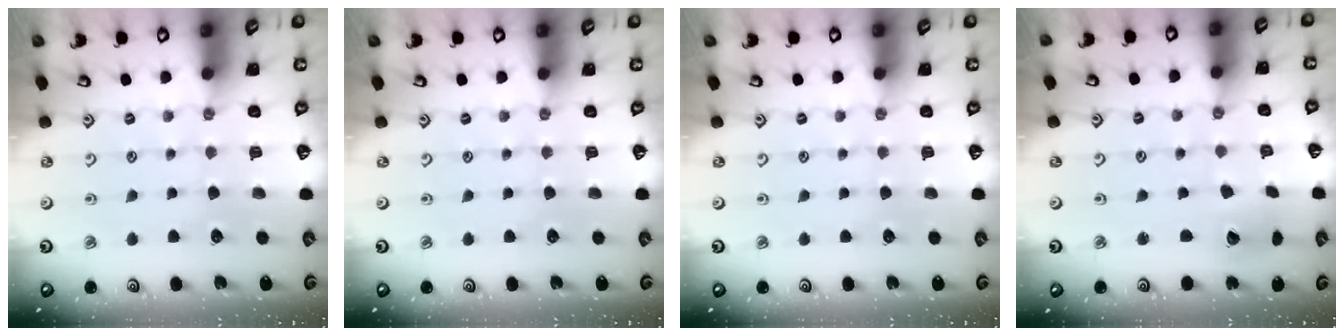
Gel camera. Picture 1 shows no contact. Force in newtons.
{"total": 0.0}
{"total": 0.0}
{"total": 3.7, "press": 3.7, "slide": 0.5}